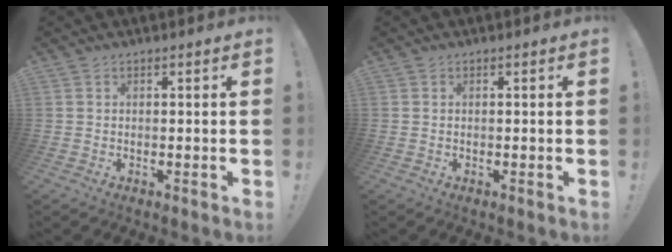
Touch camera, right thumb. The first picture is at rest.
{"total": 0.0}